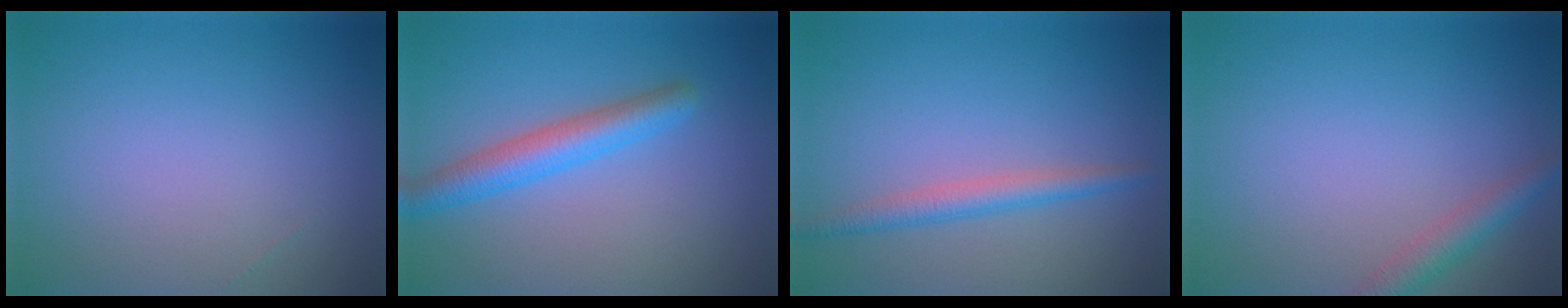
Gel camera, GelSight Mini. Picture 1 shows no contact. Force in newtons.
{"total": 3.7, "press": 3.7, "slide": 0.1}
{"total": 2.3, "press": 2.3, "slide": 0.1}
{"total": 2.4, "press": 2.4, "slide": 0.1}